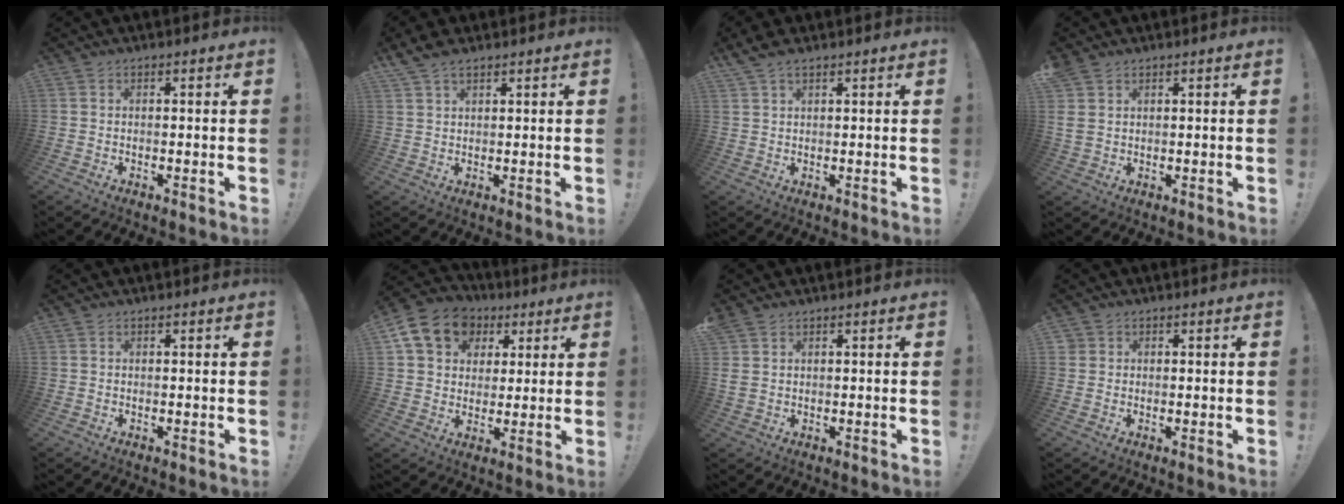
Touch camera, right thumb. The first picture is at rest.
{"total": 4.4, "force": [3.3, 1.8, 2.3], "torque": [-0.033, -0.016, 0.063]}
{"total": 3.5, "force": [2.6, 1.2, 1.9], "torque": [-0.033, -0.009, 0.049]}
{"total": 3.7, "force": [2.1, 2.5, 1.7], "torque": [-0.026, -0.004, 0.044]}
{"total": 0.6, "force": [0.3, 0.5, 0.0], "torque": [0.001, 0.001, 0.005]}
{"total": 14.9, "force": [6.2, 11.8, 6.7], "torque": [-0.093, -0.021, 0.120]}
{"total": 2.9, "force": [1.8, 1.8, 1.3], "torque": [-0.017, -0.004, 0.036]}
{"total": 1.8, "force": [0.9, 1.5, 0.4], "torque": [0.000, -0.004, 0.017]}